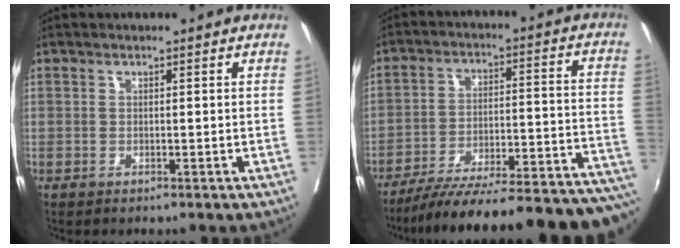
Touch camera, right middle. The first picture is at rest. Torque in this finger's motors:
{"motor_torque": [1.01, -1.12, 0.57, 0.14]}